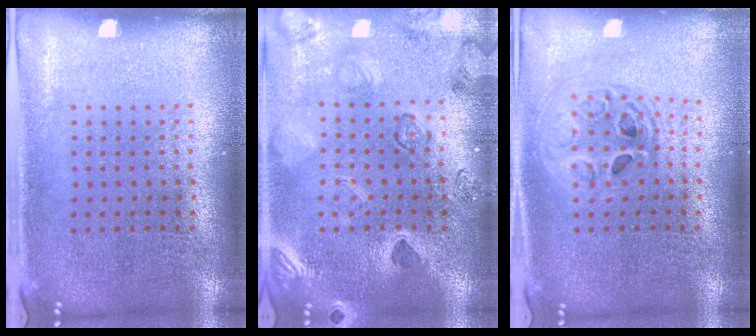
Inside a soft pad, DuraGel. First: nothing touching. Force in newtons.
{"total": 2.5, "press": 2.3, "slide": 0.8}
{"total": 1.7, "press": 1.5, "slide": 0.9}